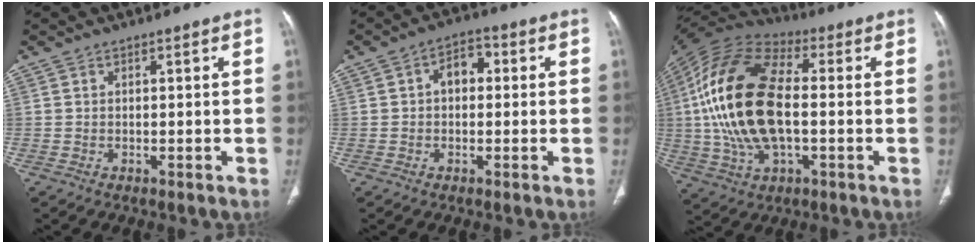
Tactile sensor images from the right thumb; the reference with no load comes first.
{"total": 5.0, "force": [0.5, 3.4, 3.6], "torque": [-0.041, 0.019, -0.002]}
{"total": 23.1, "force": [-0.1, 11.8, 19.9], "torque": [-0.410, 0.014, -0.005]}